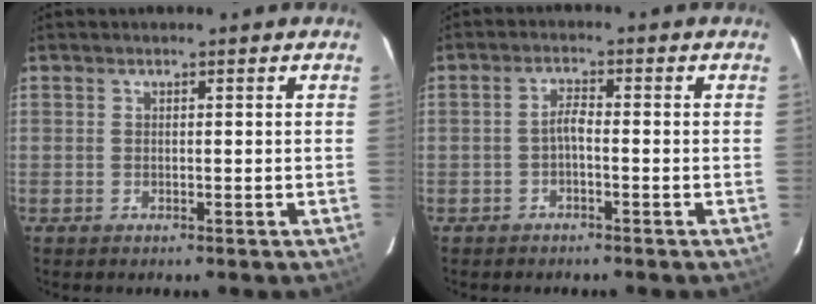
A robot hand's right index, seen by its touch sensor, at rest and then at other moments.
{"total": 2.0, "force": [-1.1, 0.4, 1.7], "torque": [-0.036, 0.007, -0.023]}